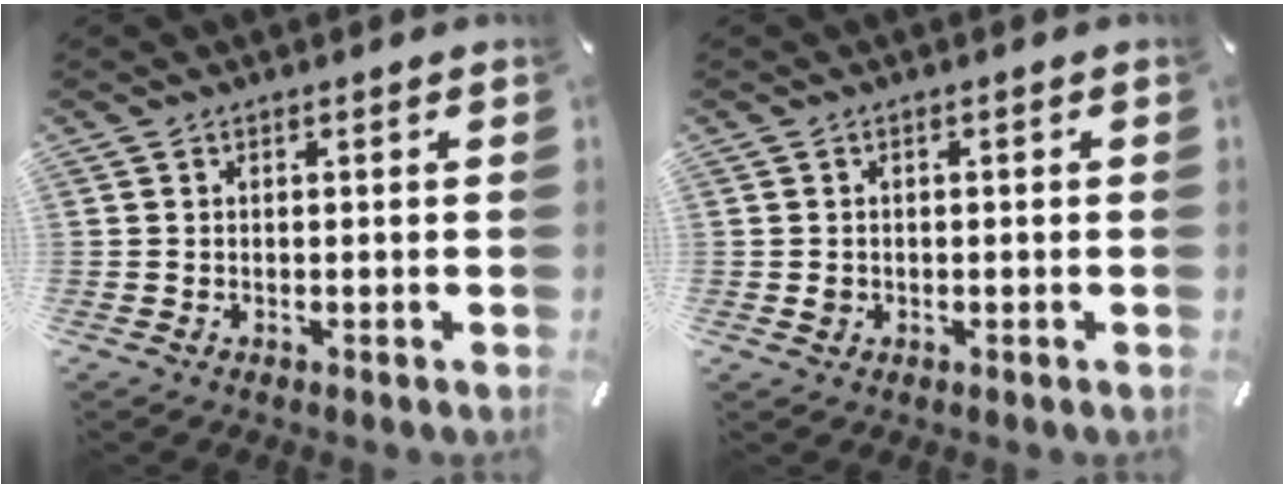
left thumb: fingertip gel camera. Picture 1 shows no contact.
{"total": 1.5, "force": [-0.3, 1.3, 0.6], "torque": [-0.011, 0.004, -0.008]}